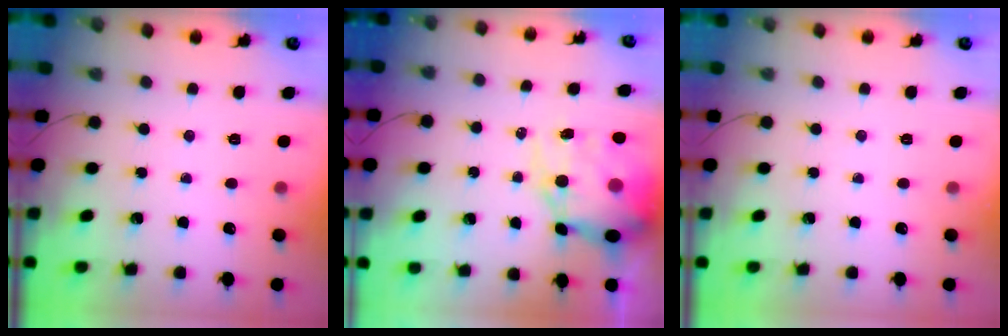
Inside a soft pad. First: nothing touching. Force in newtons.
{"total": 15.4, "press": 14.9, "slide": 3.9}
{"total": 0.0}